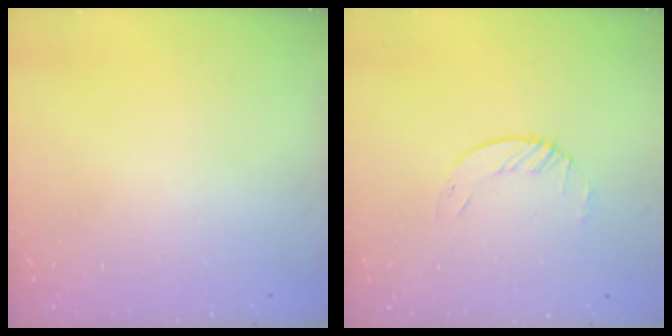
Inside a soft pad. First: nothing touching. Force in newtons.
{"total": 1.7, "press": 1.7, "slide": 0.2}